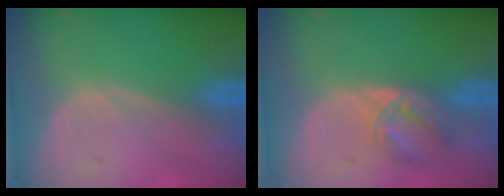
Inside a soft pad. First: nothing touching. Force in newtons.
{"total": 5.7, "press": 4.5, "slide": 3.5}